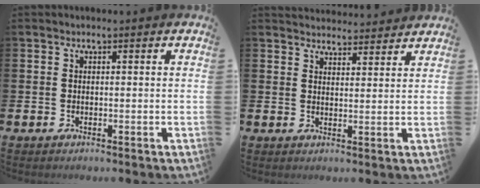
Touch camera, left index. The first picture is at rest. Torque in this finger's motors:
{"motor_torque": [0.50, -0.87, 0.06, 0.00]}